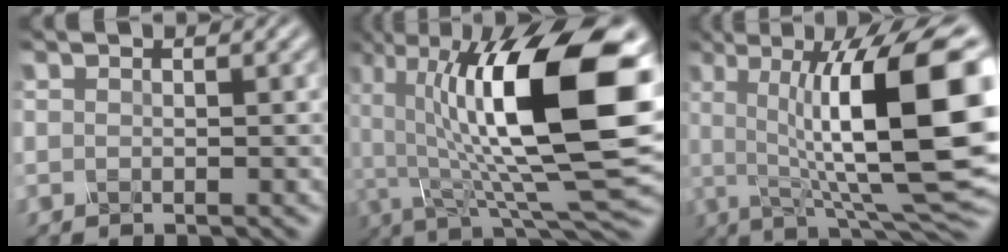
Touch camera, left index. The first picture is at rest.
{"total": 16.8, "force": [3.1, 5.8, 15.5], "torque": [-0.253, 0.009, 0.048]}
{"total": 16.1, "force": [1.4, 4.6, 15.3], "torque": [-0.210, 0.008, 0.021]}